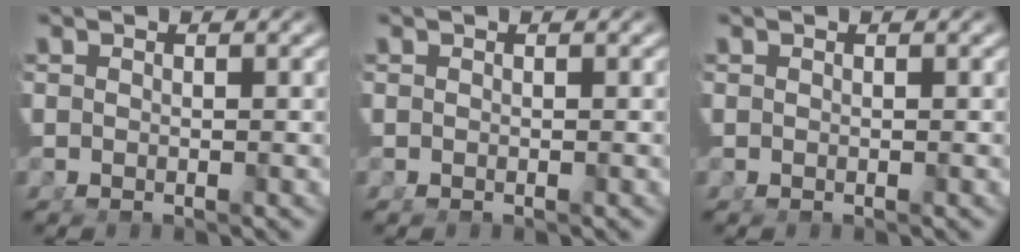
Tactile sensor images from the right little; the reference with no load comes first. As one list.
[{"total": 0.0}, {"total": 0.0}]